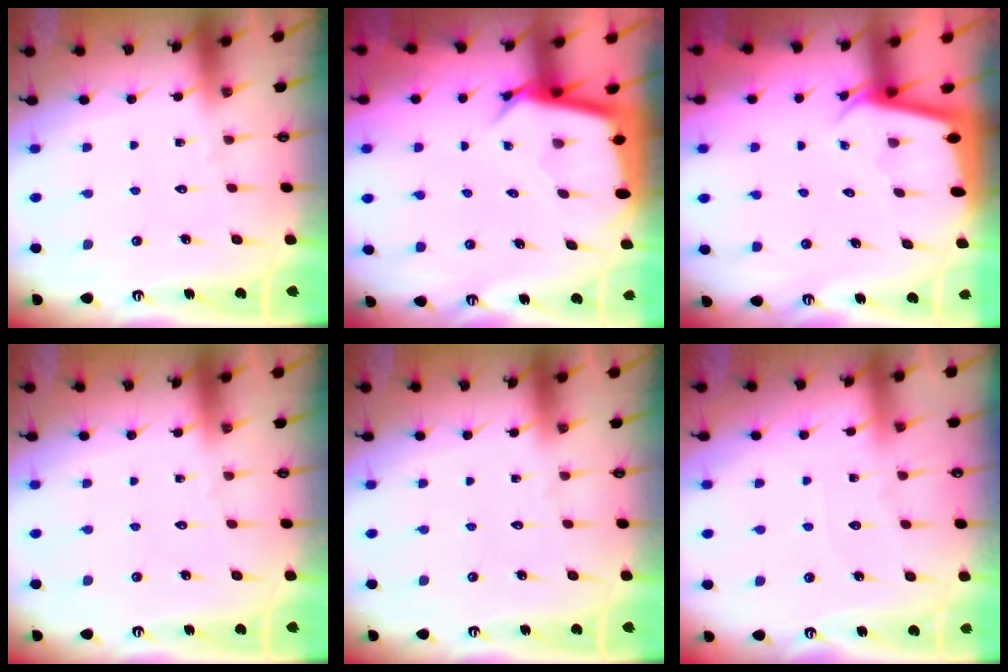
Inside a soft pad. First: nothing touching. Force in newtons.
{"total": 4.6, "press": 4.5, "slide": 0.3}
{"total": 2.2, "press": 2.2, "slide": 0.1}
{"total": 0.0}
{"total": 0.0}
{"total": 4.1, "press": 4.1, "slide": 0.5}